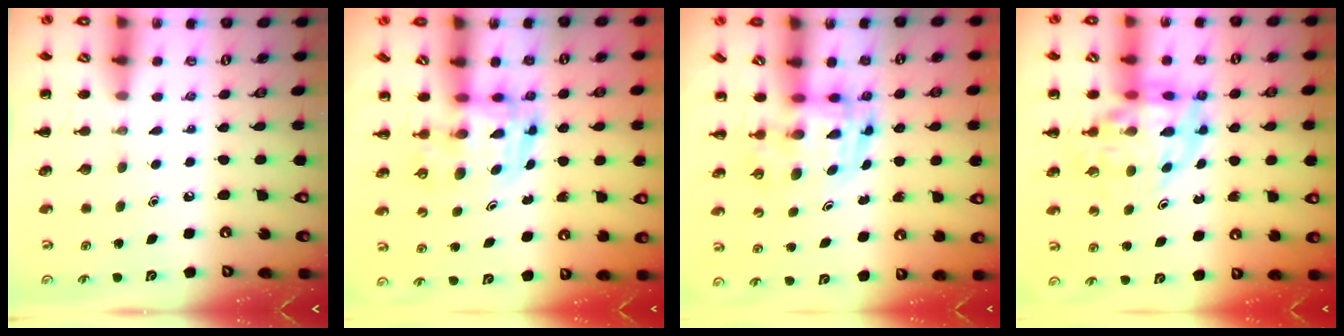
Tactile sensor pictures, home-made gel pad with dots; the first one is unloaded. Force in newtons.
{"total": 3.6, "press": 3.5, "slide": 0.6}
{"total": 3.4, "press": 3.4, "slide": 0.6}
{"total": 12.4, "press": 11.9, "slide": 3.5}